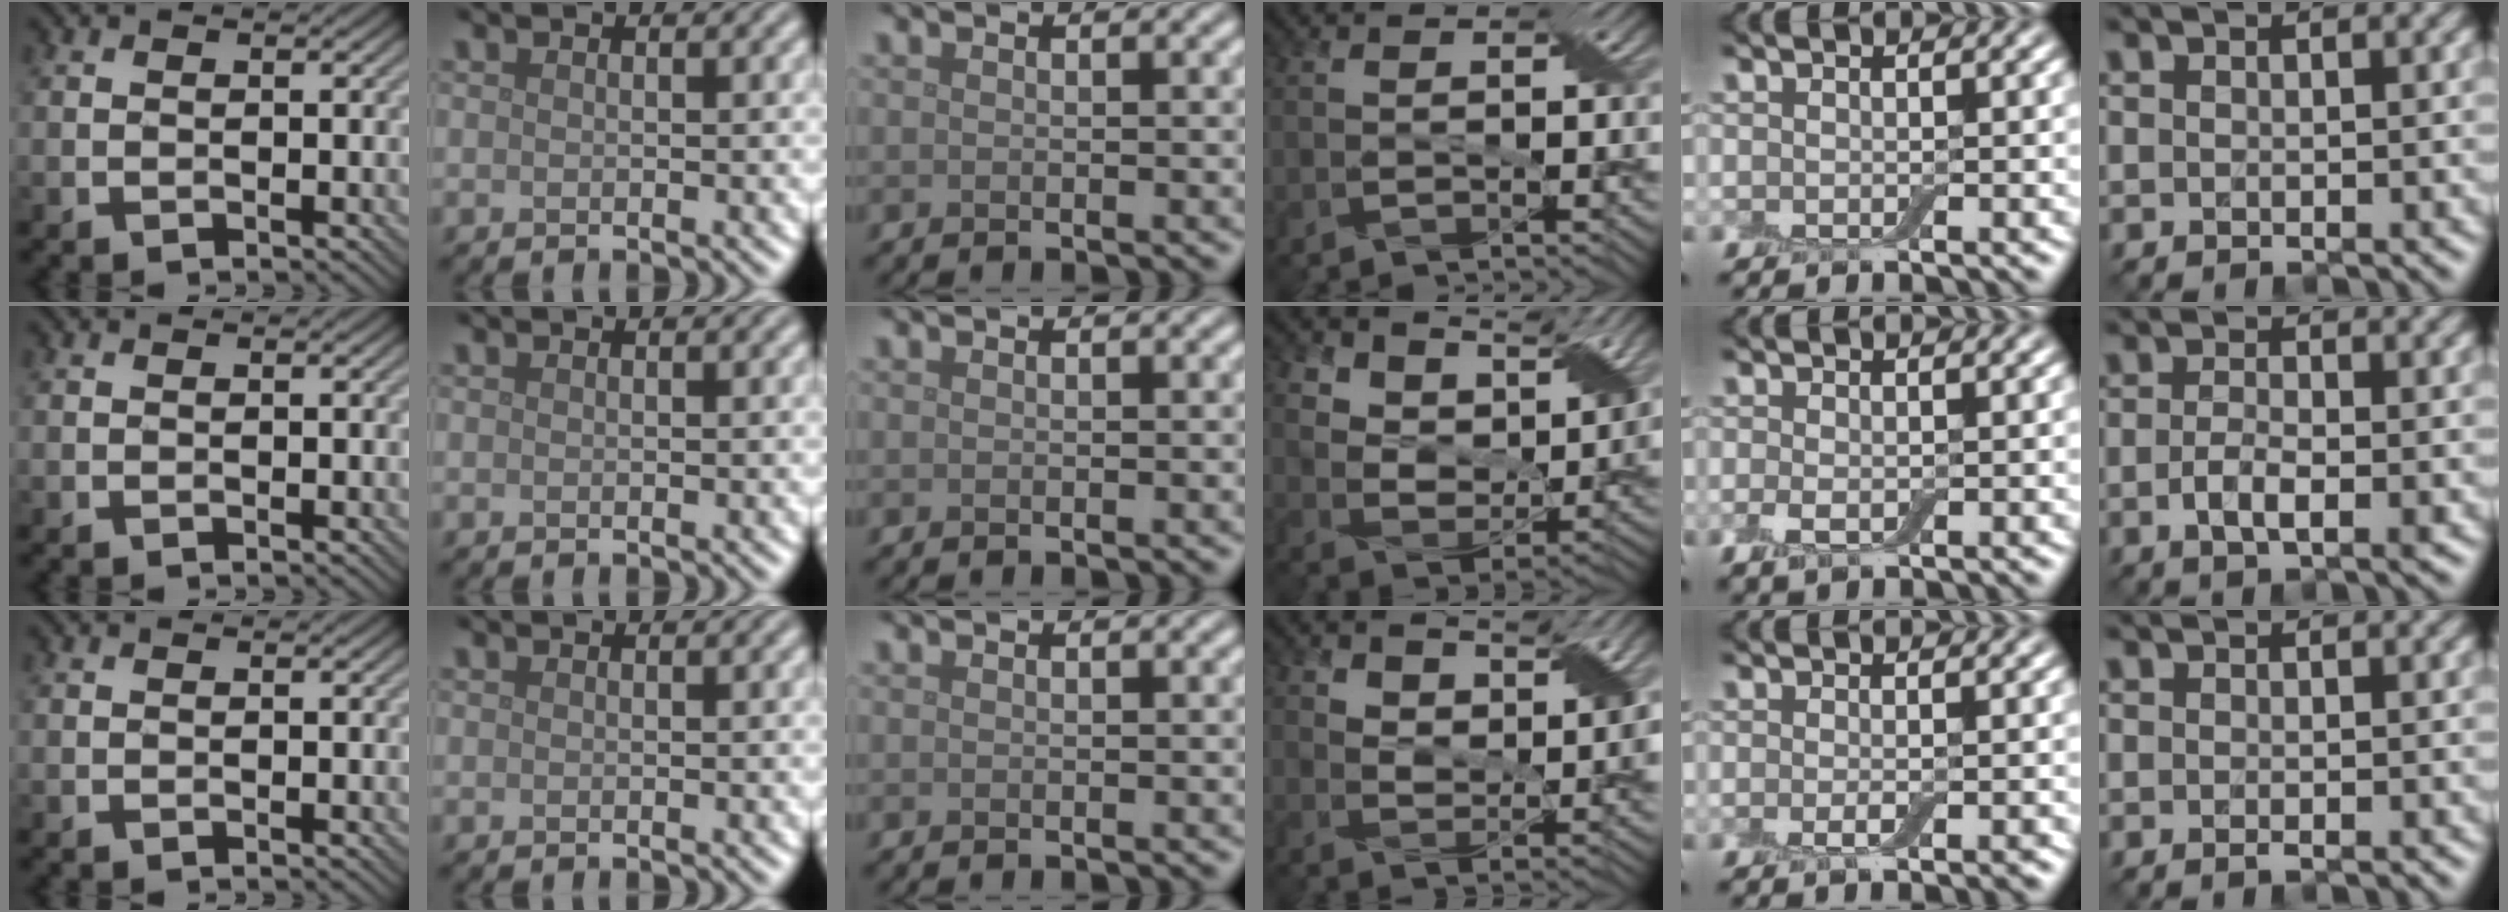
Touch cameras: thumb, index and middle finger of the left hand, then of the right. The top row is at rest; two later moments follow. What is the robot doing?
{"motion": "squeeze", "object": "air blower"}